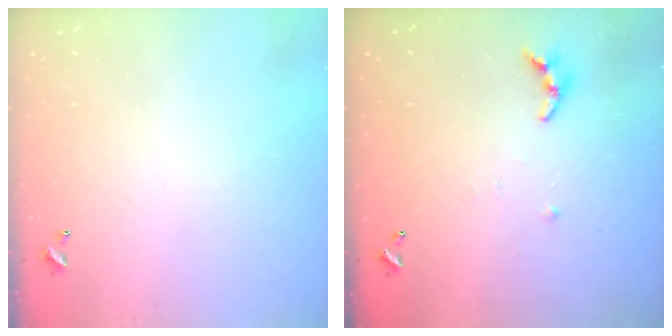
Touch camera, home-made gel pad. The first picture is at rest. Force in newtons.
{"total": 6.4, "press": 6.4, "slide": 0.5}